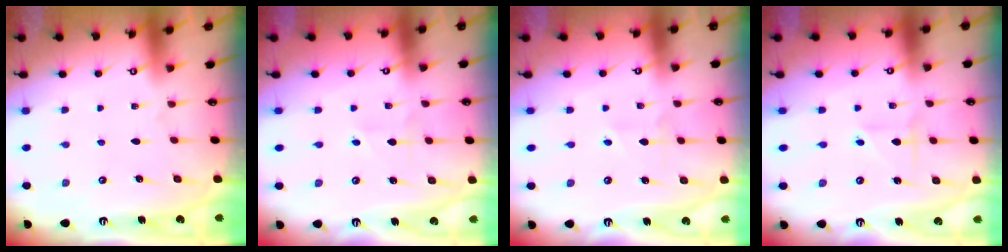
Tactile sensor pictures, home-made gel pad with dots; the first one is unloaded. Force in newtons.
{"total": 1.3, "press": 1.3, "slide": 0.2}
{"total": 2.3, "press": 2.0, "slide": 1.0}
{"total": 2.1, "press": 1.9, "slide": 0.7}